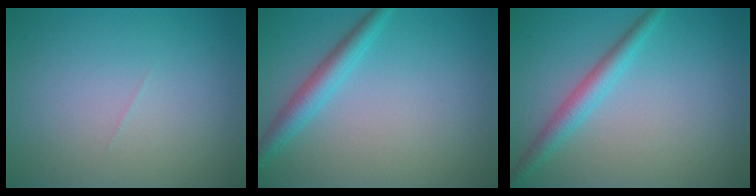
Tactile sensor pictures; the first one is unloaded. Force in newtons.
{"total": 2.8, "press": 2.8, "slide": 0.1}
{"total": 2.7, "press": 2.7, "slide": 0.0}